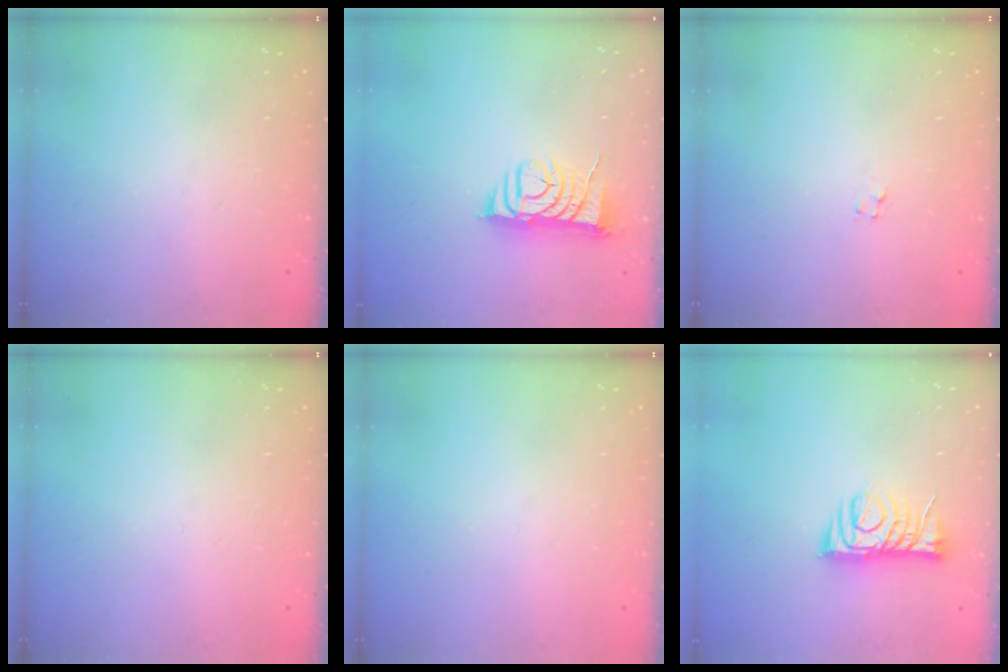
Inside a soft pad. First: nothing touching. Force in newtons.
{"total": 7.9, "press": 7.8, "slide": 1.2}
{"total": 2.0, "press": 2.0, "slide": 0.2}
{"total": 0.0}
{"total": 0.0}
{"total": 7.9, "press": 7.9, "slide": 0.6}